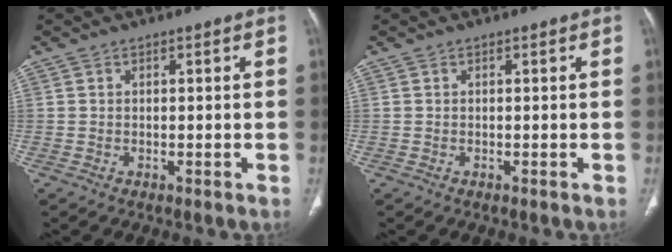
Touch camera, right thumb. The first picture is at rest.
{"total": 0.0}